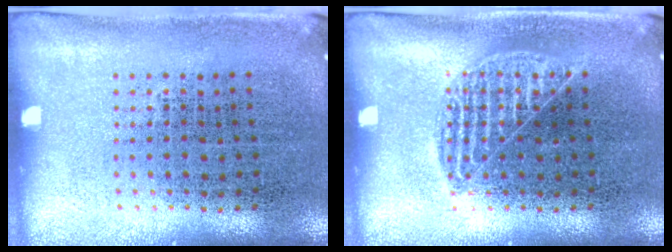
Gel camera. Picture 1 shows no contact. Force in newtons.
{"total": 1.4, "press": 1.4, "slide": 0.2}